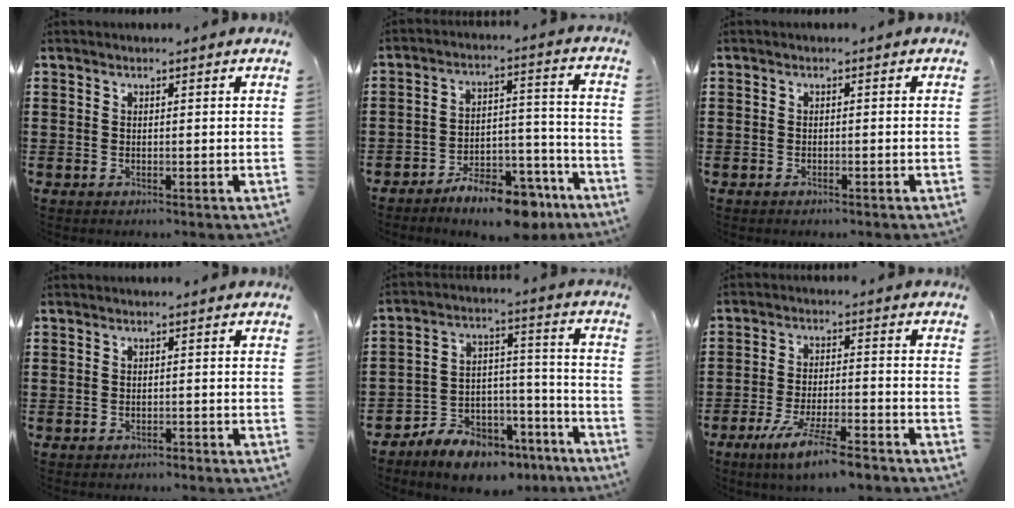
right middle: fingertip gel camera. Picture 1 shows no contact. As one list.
[{"total": 9.3, "force": [-8.1, 2.5, 3.9], "torque": [-0.049, 0.037, -0.146]}, {"total": 0.6, "force": [-0.6, 0.2, 0.2], "torque": [-0.006, -0.002, -0.011]}, {"total": 0.7, "force": [-0.7, 0.1, 0.1], "torque": [-0.004, 0.000, -0.014]}, {"total": 7.9, "force": [-7.3, 2.7, 1.4], "torque": [-0.027, 0.028, -0.141]}, {"total": 7.7, "force": [-5.8, 0.7, 4.9], "torque": [-0.102, -0.008, -0.110]}]